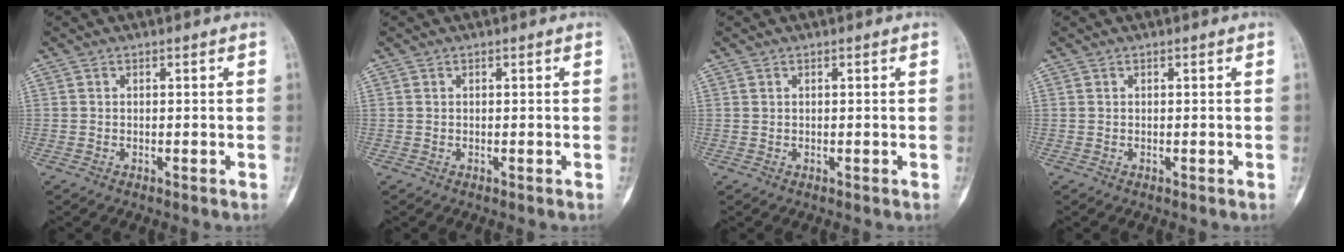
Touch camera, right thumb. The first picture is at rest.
{"total": 0.0}
{"total": 0.0}
{"total": 0.0}